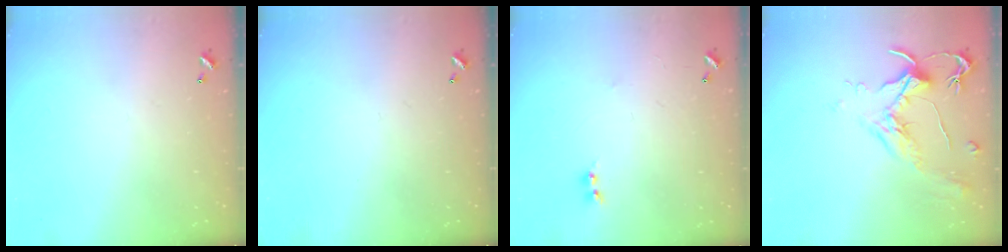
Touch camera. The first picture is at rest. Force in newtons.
{"total": 0.0}
{"total": 1.5, "press": 1.4, "slide": 0.5}
{"total": 1.8, "press": 1.7, "slide": 0.8}